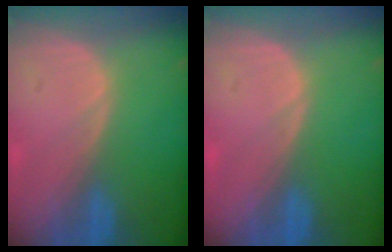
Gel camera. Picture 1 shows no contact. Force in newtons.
{"total": 0.0}